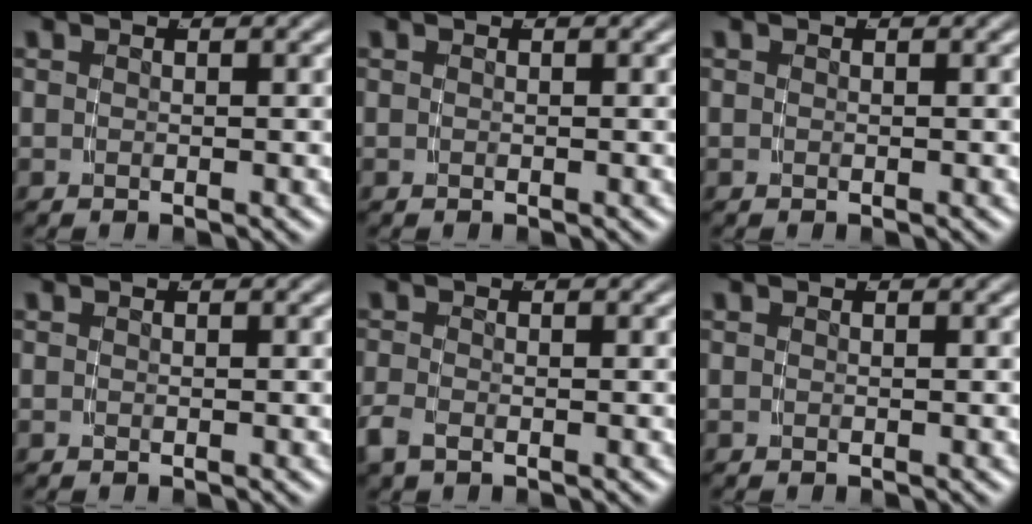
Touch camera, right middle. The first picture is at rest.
{"total": 0.0}
{"total": 0.0}
{"total": 0.0}
{"total": 1.5, "force": [-1.1, 0.5, 0.8], "torque": [-0.024, -0.009, -0.015]}
{"total": 0.0}